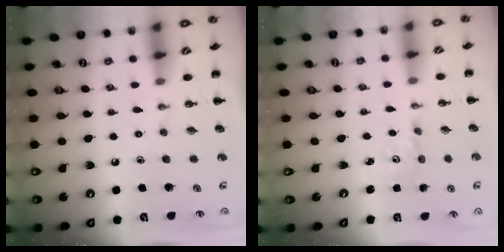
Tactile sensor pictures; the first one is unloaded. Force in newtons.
{"total": 0.9, "press": 0.9, "slide": 0.3}